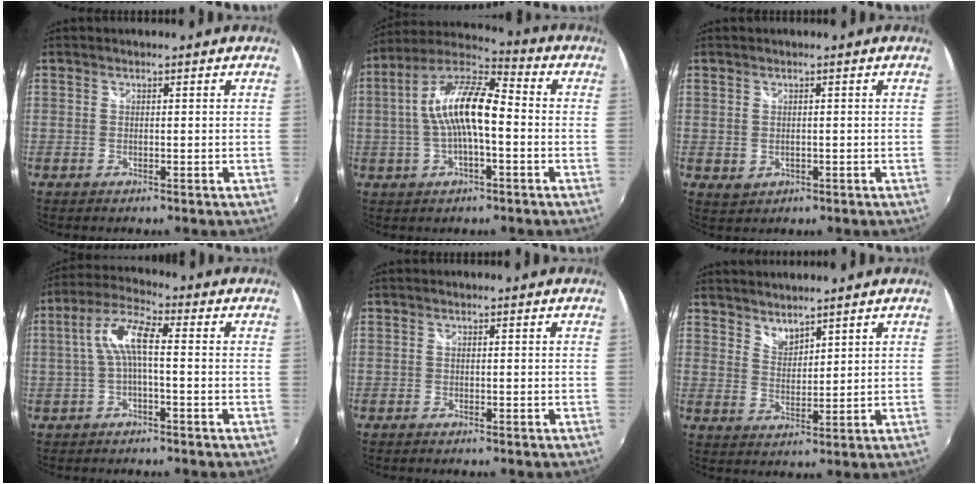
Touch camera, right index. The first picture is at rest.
{"total": 13.6, "force": [-0.8, 4.5, 12.8], "torque": [-0.245, 0.019, -0.022]}
{"total": 2.1, "force": [-0.1, 1.8, 1.1], "torque": [-0.020, -0.002, 0.002]}
{"total": 6.8, "force": [-0.7, 1.7, 6.5], "torque": [-0.144, 0.019, -0.015]}
{"total": 1.0, "force": [-0.9, 0.3, 0.4], "torque": [-0.011, -0.004, -0.017]}
{"total": 3.6, "force": [3.3, 1.2, 0.7], "torque": [-0.005, -0.001, 0.059]}